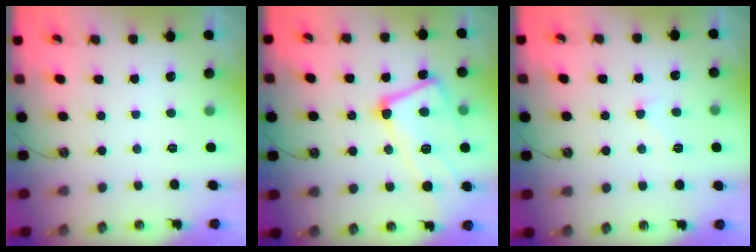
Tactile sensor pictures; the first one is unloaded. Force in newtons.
{"total": 9.5, "press": 9.4, "slide": 1.5}
{"total": 2.6, "press": 2.6, "slide": 0.5}